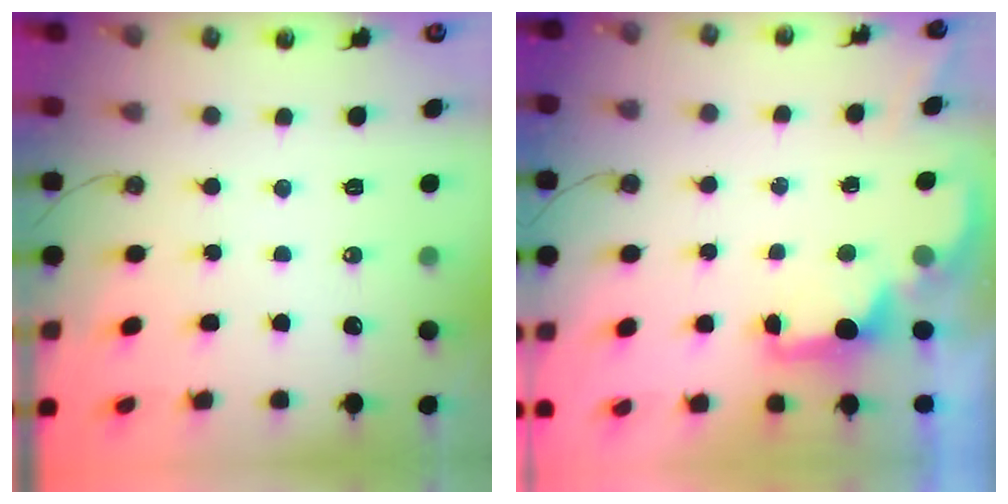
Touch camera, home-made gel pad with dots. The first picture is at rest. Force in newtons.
{"total": 2.0, "press": 1.9, "slide": 0.8}